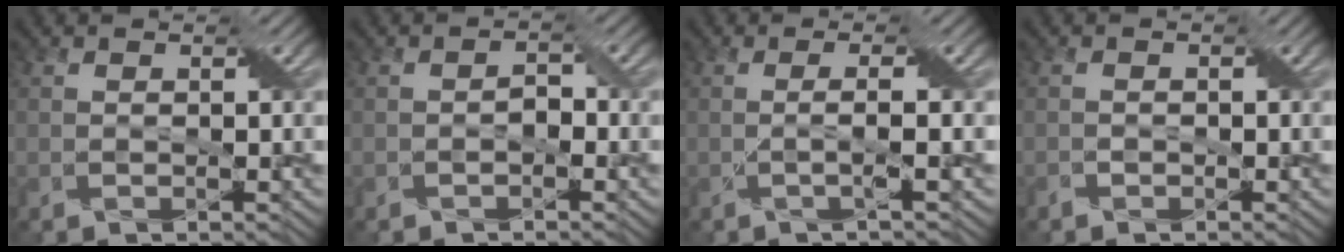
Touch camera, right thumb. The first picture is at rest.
{"total": 1.3, "force": [-0.7, 0.7, 0.7], "torque": [-0.014, 0.005, -0.015]}
{"total": 2.3, "force": [-0.2, 0.1, 2.3], "torque": [-0.044, 0.009, -0.017]}
{"total": 0.6, "force": [-0.5, 0.1, -0.1], "torque": [0.001, 0.001, -0.011]}